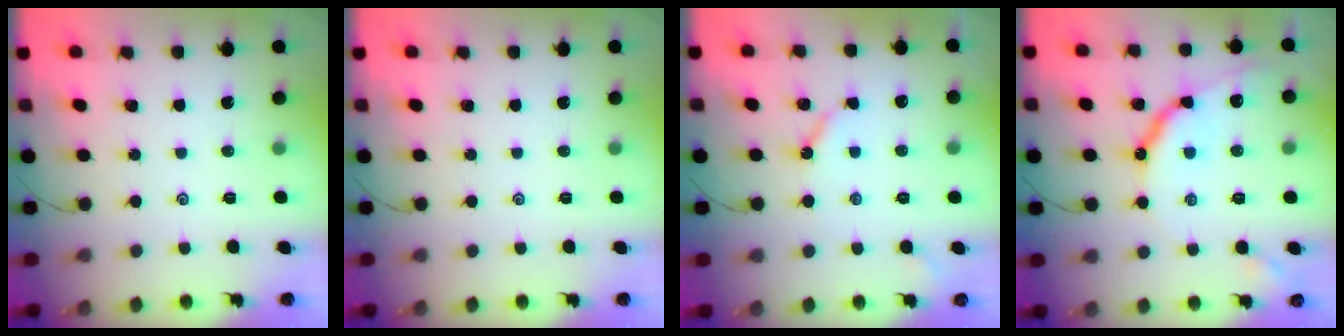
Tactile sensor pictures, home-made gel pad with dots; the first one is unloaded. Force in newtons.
{"total": 0.0}
{"total": 3.8, "press": 3.8, "slide": 0.5}
{"total": 10.2, "press": 10.2, "slide": 0.5}